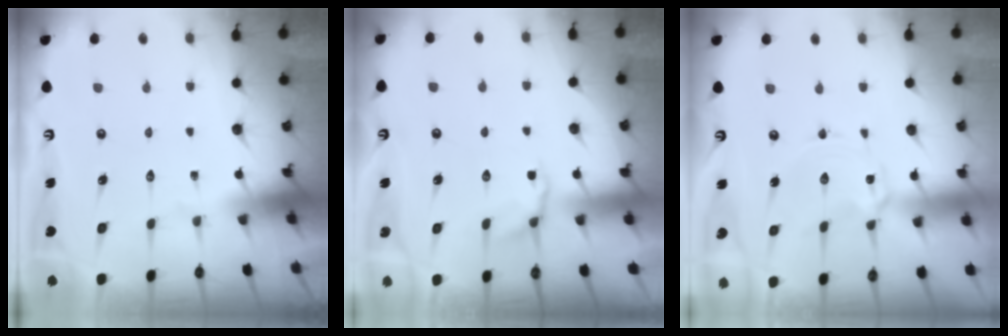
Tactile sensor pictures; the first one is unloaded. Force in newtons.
{"total": 3.5, "press": 3.0, "slide": 1.8}
{"total": 1.8, "press": 1.7, "slide": 0.1}